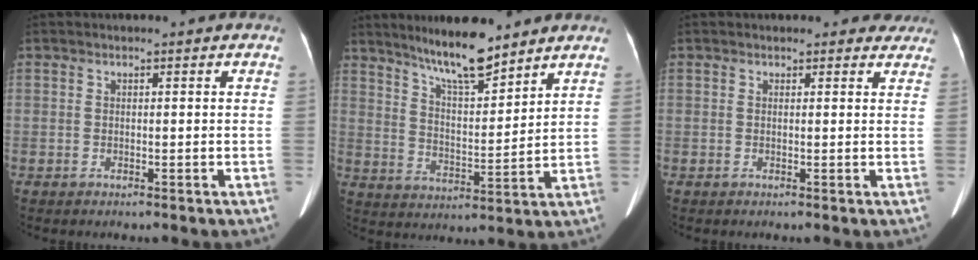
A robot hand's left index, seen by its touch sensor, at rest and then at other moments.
{"total": 10.5, "force": [8.6, 1.1, 5.9], "torque": [-0.105, -0.007, 0.155]}
{"total": 2.9, "force": [2.4, 1.5, 0.3], "torque": [0.008, -0.002, 0.011]}